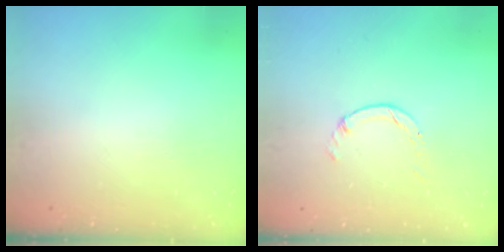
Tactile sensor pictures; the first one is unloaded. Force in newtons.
{"total": 0.0}